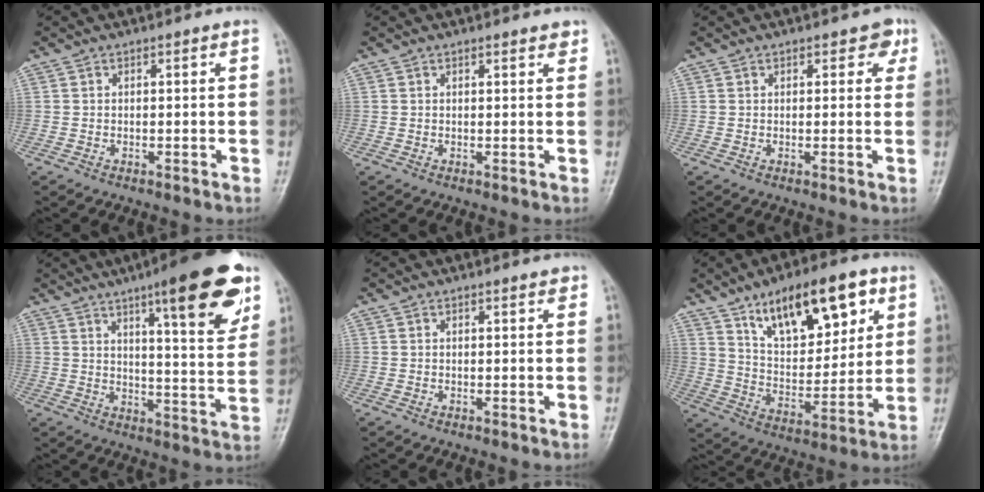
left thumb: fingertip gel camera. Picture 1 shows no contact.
{"total": 1.5, "force": [1.2, 0.4, 0.7], "torque": [-0.006, -0.005, 0.013]}
{"total": 2.8, "force": [1.5, 1.8, 1.6], "torque": [0.006, -0.002, 0.013]}
{"total": 18.0, "force": [10.0, 3.8, 14.4], "torque": [-0.170, -0.045, 0.140]}
{"total": 1.0, "force": [0.8, 0.3, 0.6], "torque": [-0.008, -0.003, 0.008]}
{"total": 18.9, "force": [10.1, 8.4, 13.6], "torque": [-0.166, -0.039, 0.172]}